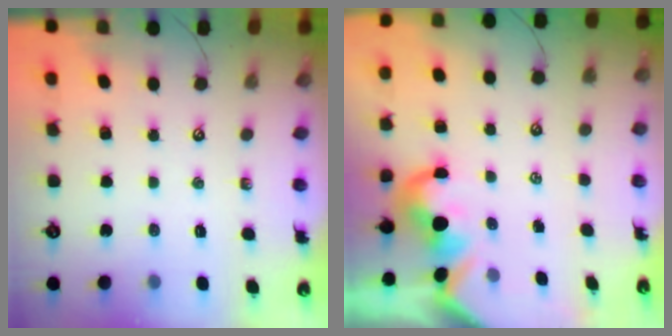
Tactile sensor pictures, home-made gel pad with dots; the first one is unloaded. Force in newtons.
{"total": 3.0, "press": 2.8, "slide": 1.1}